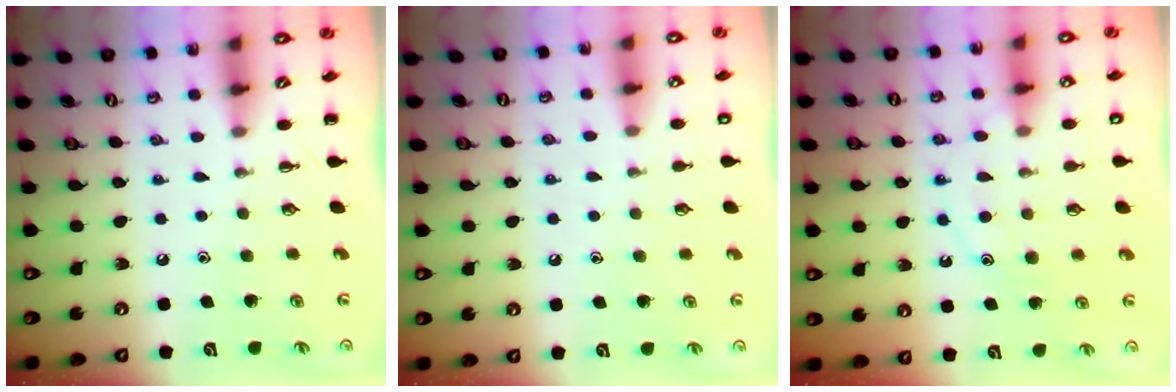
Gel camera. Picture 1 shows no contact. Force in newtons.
{"total": 6.4, "press": 6.2, "slide": 1.7}
{"total": 11.9, "press": 11.9, "slide": 0.7}